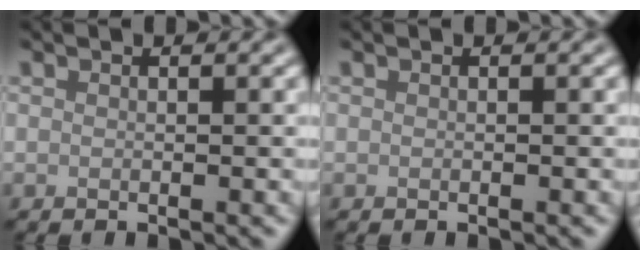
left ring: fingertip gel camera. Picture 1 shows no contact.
{"total": 0.0}